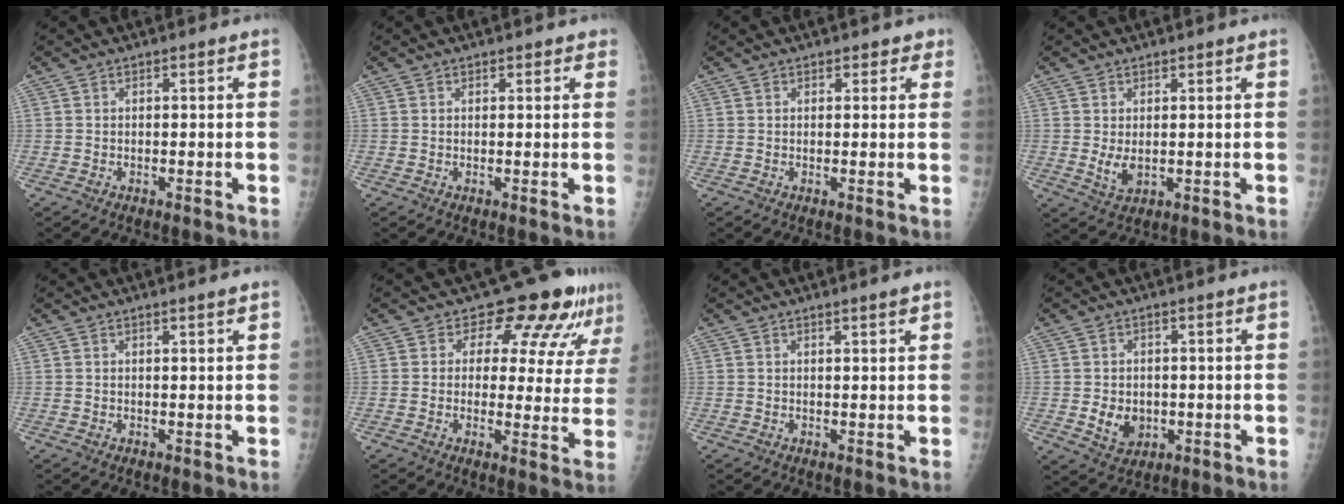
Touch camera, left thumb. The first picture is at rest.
{"total": 1.3, "force": [1.0, 0.8, 0.2], "torque": [0.015, -0.005, 0.007]}
{"total": 2.0, "force": [1.4, 1.4, 0.5], "torque": [0.022, -0.004, 0.011]}
{"total": 3.2, "force": [0.4, 2.0, 2.5], "torque": [-0.040, -0.011, 0.016]}
{"total": 1.1, "force": [0.8, 0.0, 0.7], "torque": [-0.008, -0.006, 0.014]}
{"total": 11.9, "force": [8.6, 6.1, 5.6], "torque": [-0.024, -0.042, 0.088]}
{"total": 1.6, "force": [1.1, 0.0, 1.1], "torque": [-0.012, -0.007, 0.018]}
{"total": 5.3, "force": [-0.5, 4.2, 3.1], "torque": [-0.030, -0.004, 0.005]}